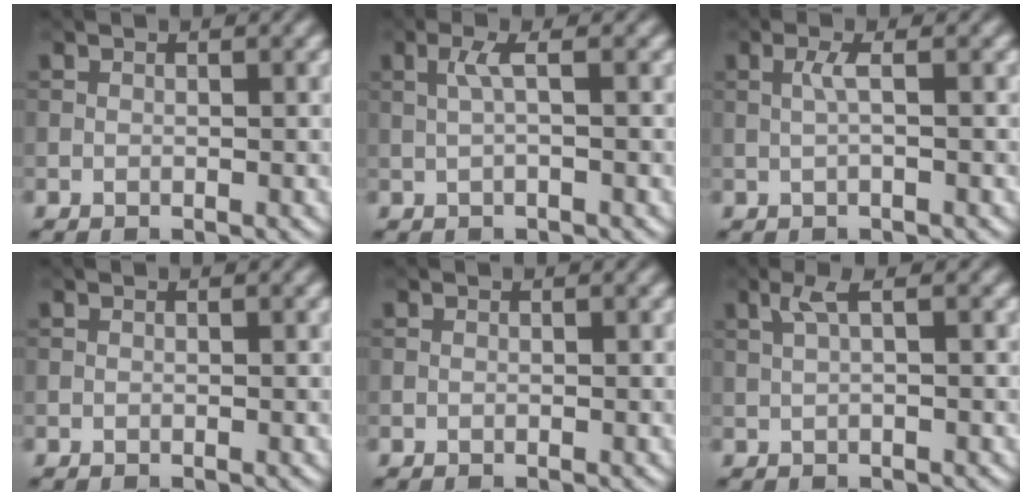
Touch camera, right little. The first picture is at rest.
{"total": 1.7, "force": [0.2, 0.2, 1.6], "torque": [-0.035, 0.005, 0.003]}
{"total": 1.3, "force": [0.1, 0.1, 1.3], "torque": [-0.029, 0.004, 0.001]}
{"total": 0.0}
{"total": 0.0}
{"total": 1.8, "force": [0.6, 0.3, 1.7], "torque": [-0.037, 0.007, 0.012]}